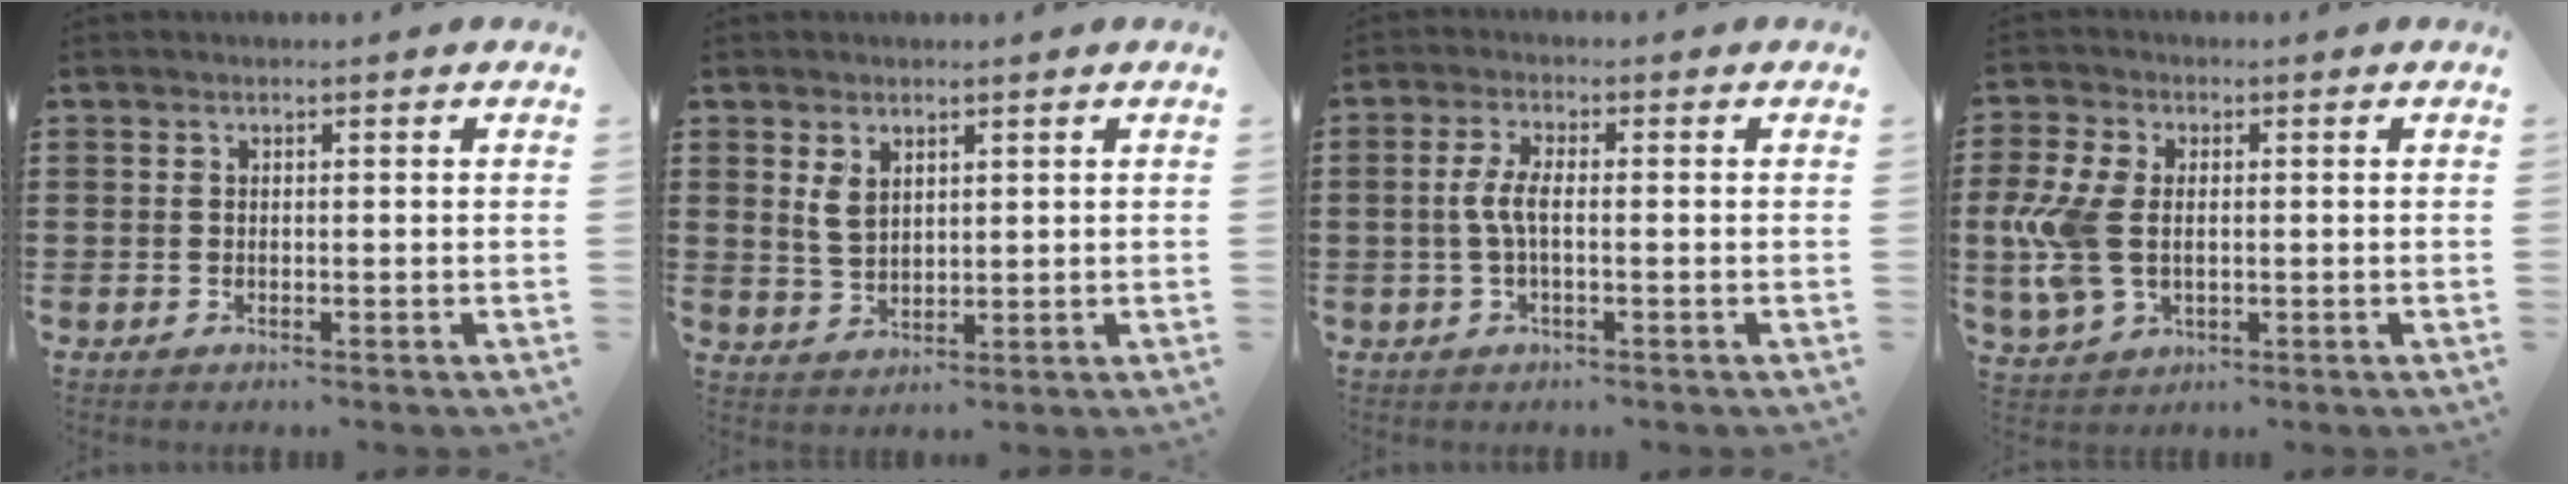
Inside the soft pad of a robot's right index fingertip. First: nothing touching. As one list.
[{"total": 3.3, "force": [1.6, 2.1, 2.0], "torque": [-0.046, 0.007, 0.030]}, {"total": 3.9, "force": [-0.4, 1.1, 3.7], "torque": [-0.089, -0.003, -0.017]}, {"total": 8.4, "force": [-0.2, 5.4, 6.5], "torque": [-0.178, -0.002, -0.014]}]